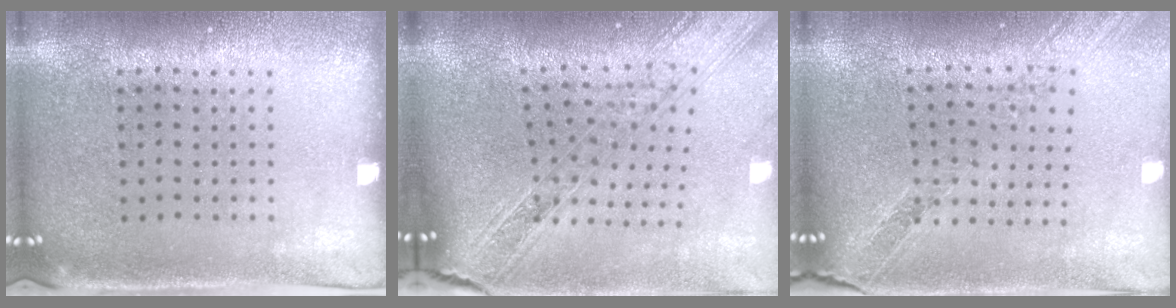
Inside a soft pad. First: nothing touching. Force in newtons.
{"total": 2.3, "press": 1.9, "slide": 1.2}
{"total": 1.1, "press": 1.0, "slide": 0.0}